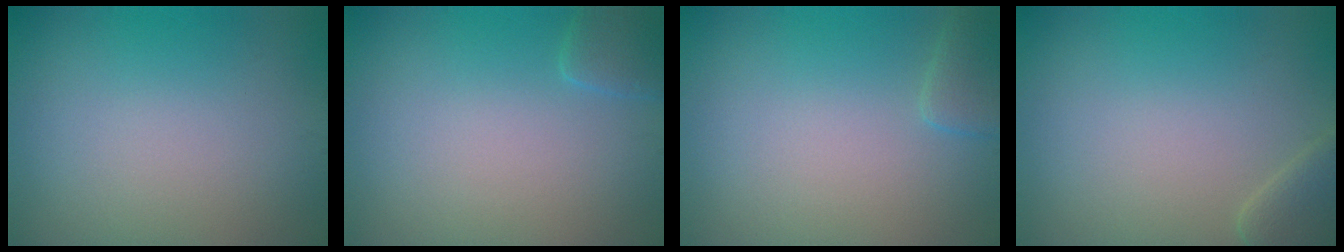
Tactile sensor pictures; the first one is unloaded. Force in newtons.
{"total": 1.6, "press": 1.6, "slide": 0.2}
{"total": 1.7, "press": 1.7, "slide": 0.2}
{"total": 2.6, "press": 2.6, "slide": 0.2}